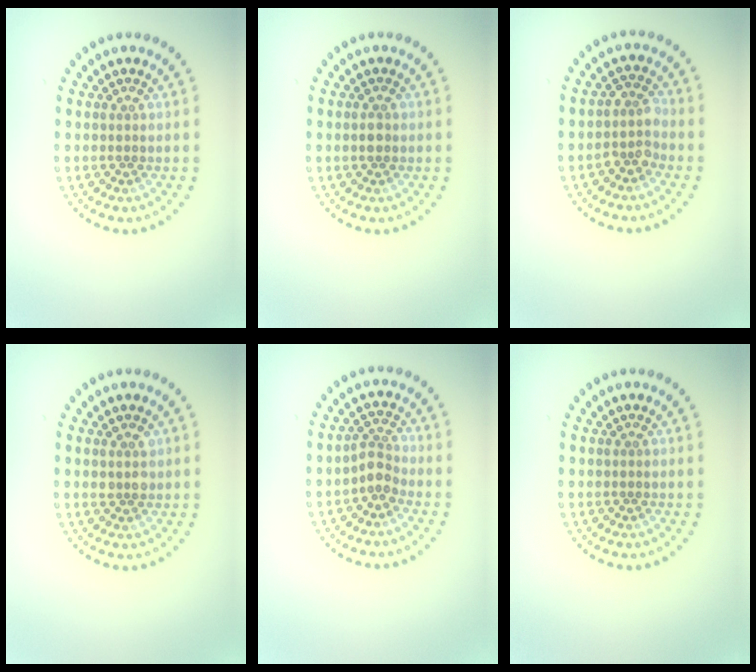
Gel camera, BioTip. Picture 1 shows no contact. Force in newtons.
{"total": 1.1, "press": 1.1, "slide": 0.1}
{"total": 2.1, "press": 1.6, "slide": 1.4}
{"total": 1.5, "press": 1.4, "slide": 0.5}
{"total": 2.1, "press": 1.6, "slide": 1.3}
{"total": 0.0}